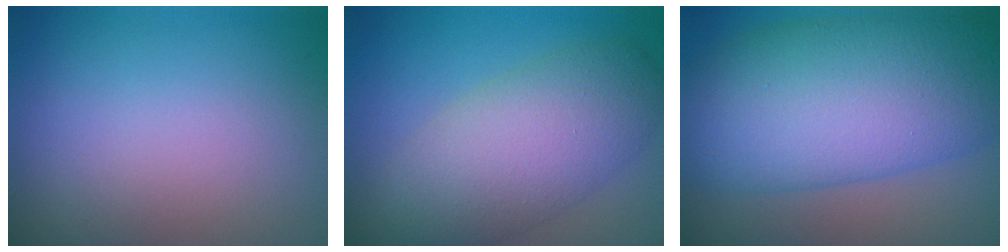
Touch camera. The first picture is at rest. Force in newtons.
{"total": 7.1, "press": 7.1, "slide": 0.5}
{"total": 12.3, "press": 12.3, "slide": 0.3}